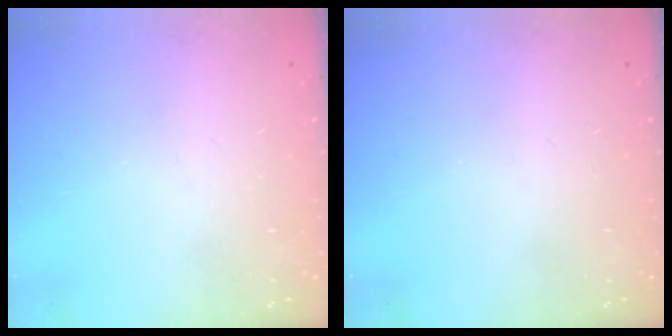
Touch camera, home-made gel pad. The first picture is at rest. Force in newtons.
{"total": 0.0}